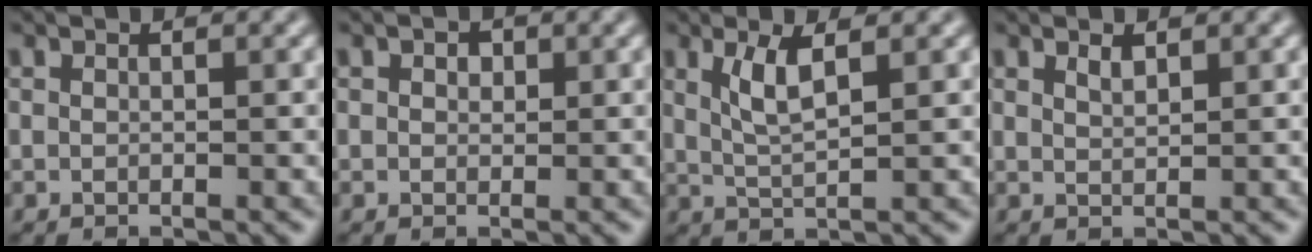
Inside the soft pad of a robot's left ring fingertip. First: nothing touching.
{"total": 1.2, "force": [0.6, 0.9, 0.7], "torque": [-0.007, -0.002, 0.005]}
{"total": 3.0, "force": [1.3, 0.7, 2.6], "torque": [-0.055, -0.004, 0.027]}
{"total": 1.0, "force": [0.8, 0.3, 0.5], "torque": [-0.011, -0.001, 0.015]}